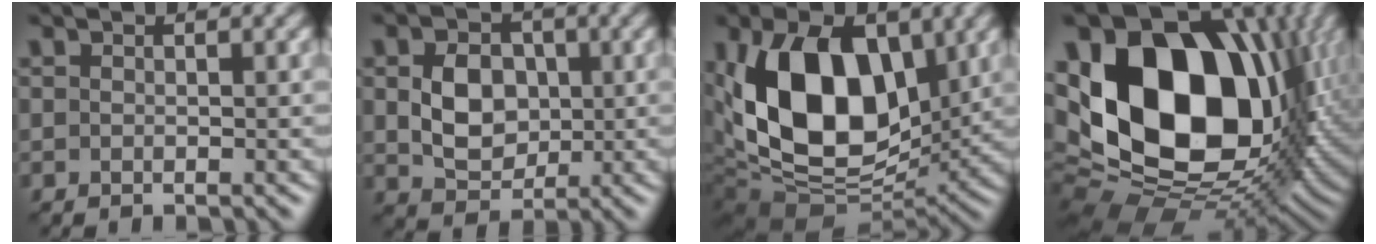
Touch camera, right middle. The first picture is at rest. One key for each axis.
{"total": 4.7, "fx": 0.3, "fy": 3.6, "fz": 3.0, "tx": -0.066, "ty": -0.004, "tz": 0.006}
{"total": 14.0, "fx": 2.1, "fy": 8.5, "fz": 10.9, "tx": -0.197, "ty": -0.009, "tz": 0.029}
{"total": 20.4, "fx": 3.4, "fy": 13.5, "fz": 14.9, "tx": -0.291, "ty": -0.003, "tz": 0.068}